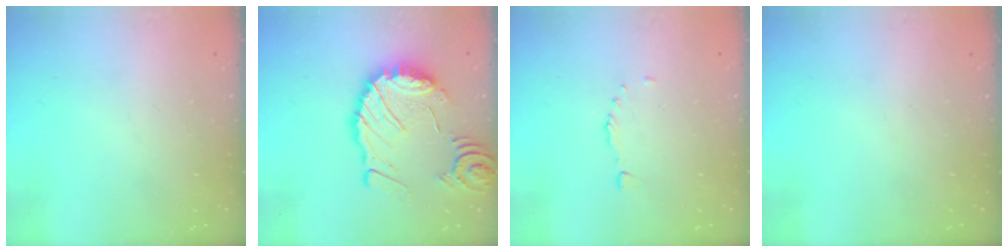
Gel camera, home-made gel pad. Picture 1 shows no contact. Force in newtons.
{"total": 14.0, "press": 13.9, "slide": 1.3}
{"total": 1.7, "press": 1.5, "slide": 0.7}
{"total": 0.0}